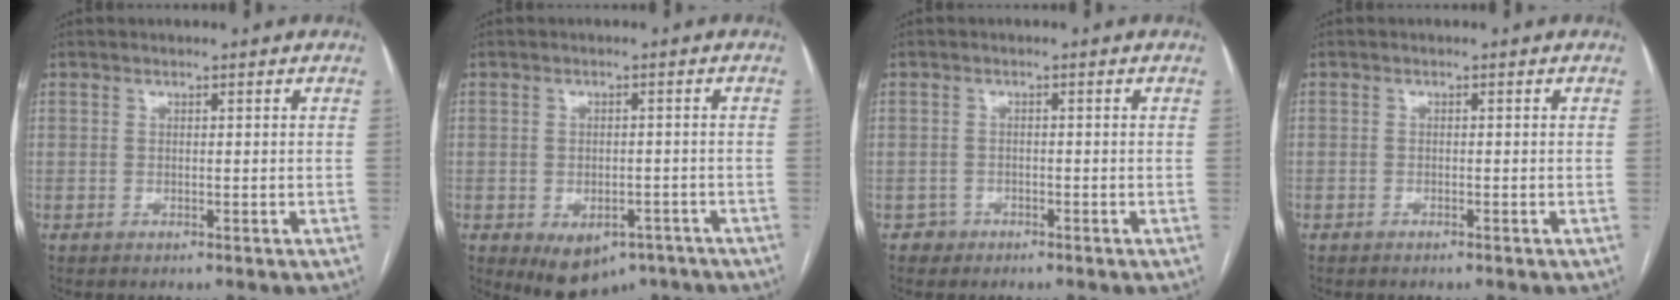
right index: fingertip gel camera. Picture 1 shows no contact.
{"total": 7.7, "force": [-4.6, 5.0, 3.6], "torque": [-0.046, 0.008, -0.056]}
{"total": 1.7, "force": [-1.1, 1.2, -0.5], "torque": [0.007, 0.010, -0.022]}
{"total": 0.7, "force": [-0.7, 0.2, 0.1], "torque": [-0.007, 0.000, -0.009]}